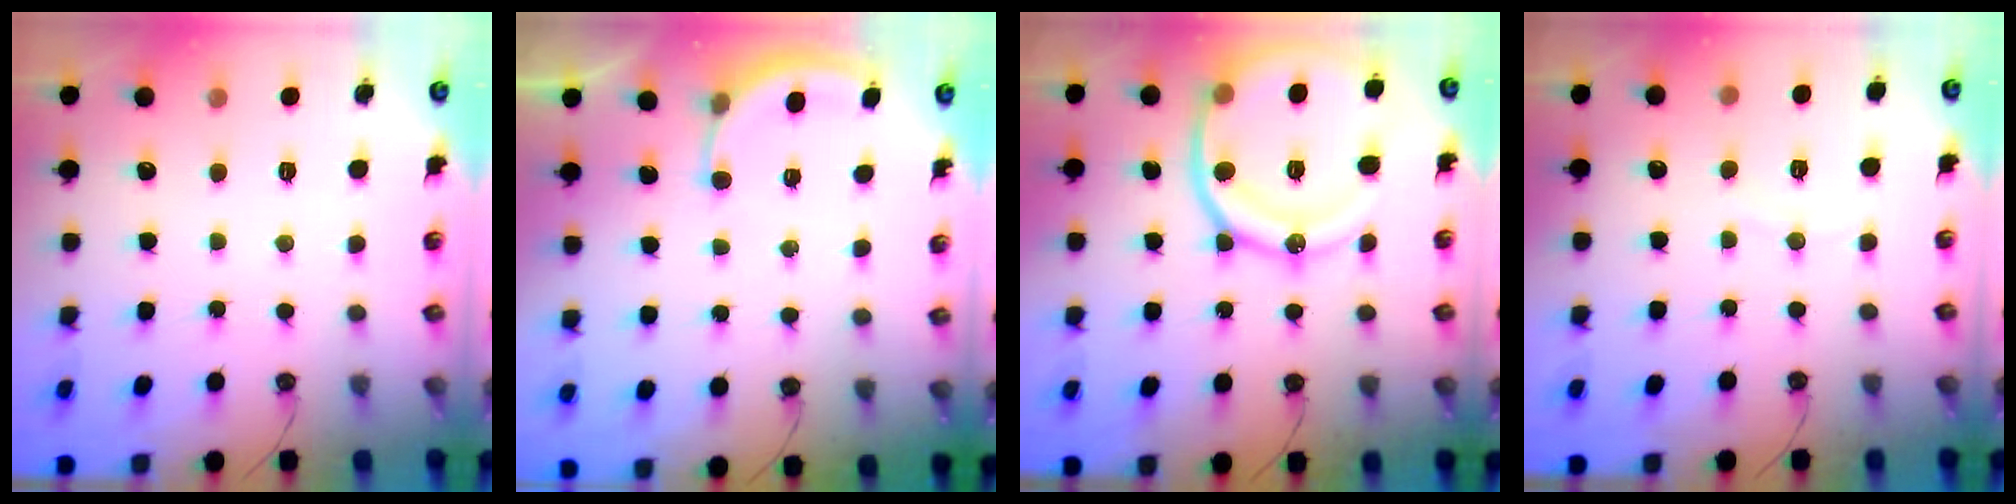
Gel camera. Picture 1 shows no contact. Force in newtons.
{"total": 2.4, "press": 2.4, "slide": 0.5}
{"total": 20.4, "press": 20.2, "slide": 2.4}
{"total": 2.5, "press": 2.5, "slide": 0.3}